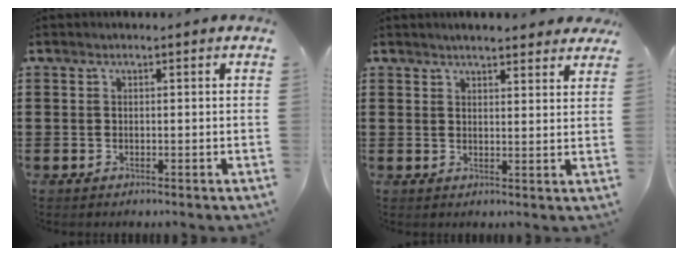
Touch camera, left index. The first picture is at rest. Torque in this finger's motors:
{"motor_torque": [0.88, -0.14, 0.38, 0.03]}